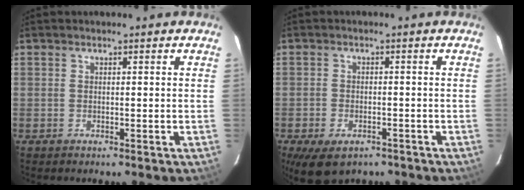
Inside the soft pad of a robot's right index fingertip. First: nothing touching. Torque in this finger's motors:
{"motor_torque": [0.76, -0.69, 0.21, 0.04]}